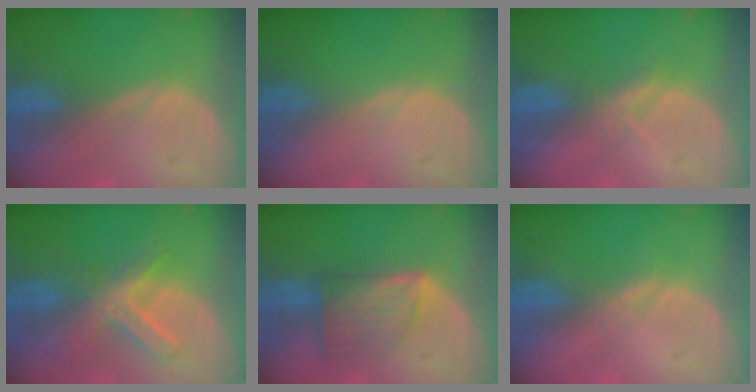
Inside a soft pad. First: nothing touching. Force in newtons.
{"total": 0.0}
{"total": 2.1, "press": 1.9, "slide": 0.9}
{"total": 7.3, "press": 6.3, "slide": 3.8}
{"total": 7.3, "press": 6.5, "slide": 3.3}
{"total": 1.2, "press": 1.0, "slide": 0.7}